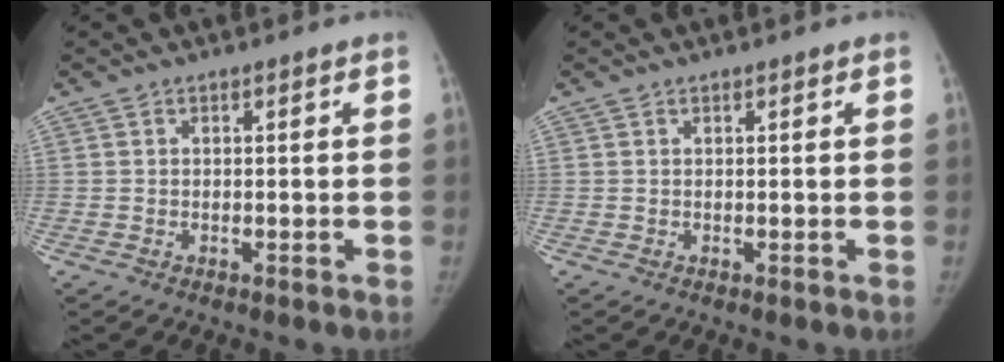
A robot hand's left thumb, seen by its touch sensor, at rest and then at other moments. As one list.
[{"total": 0.0}]